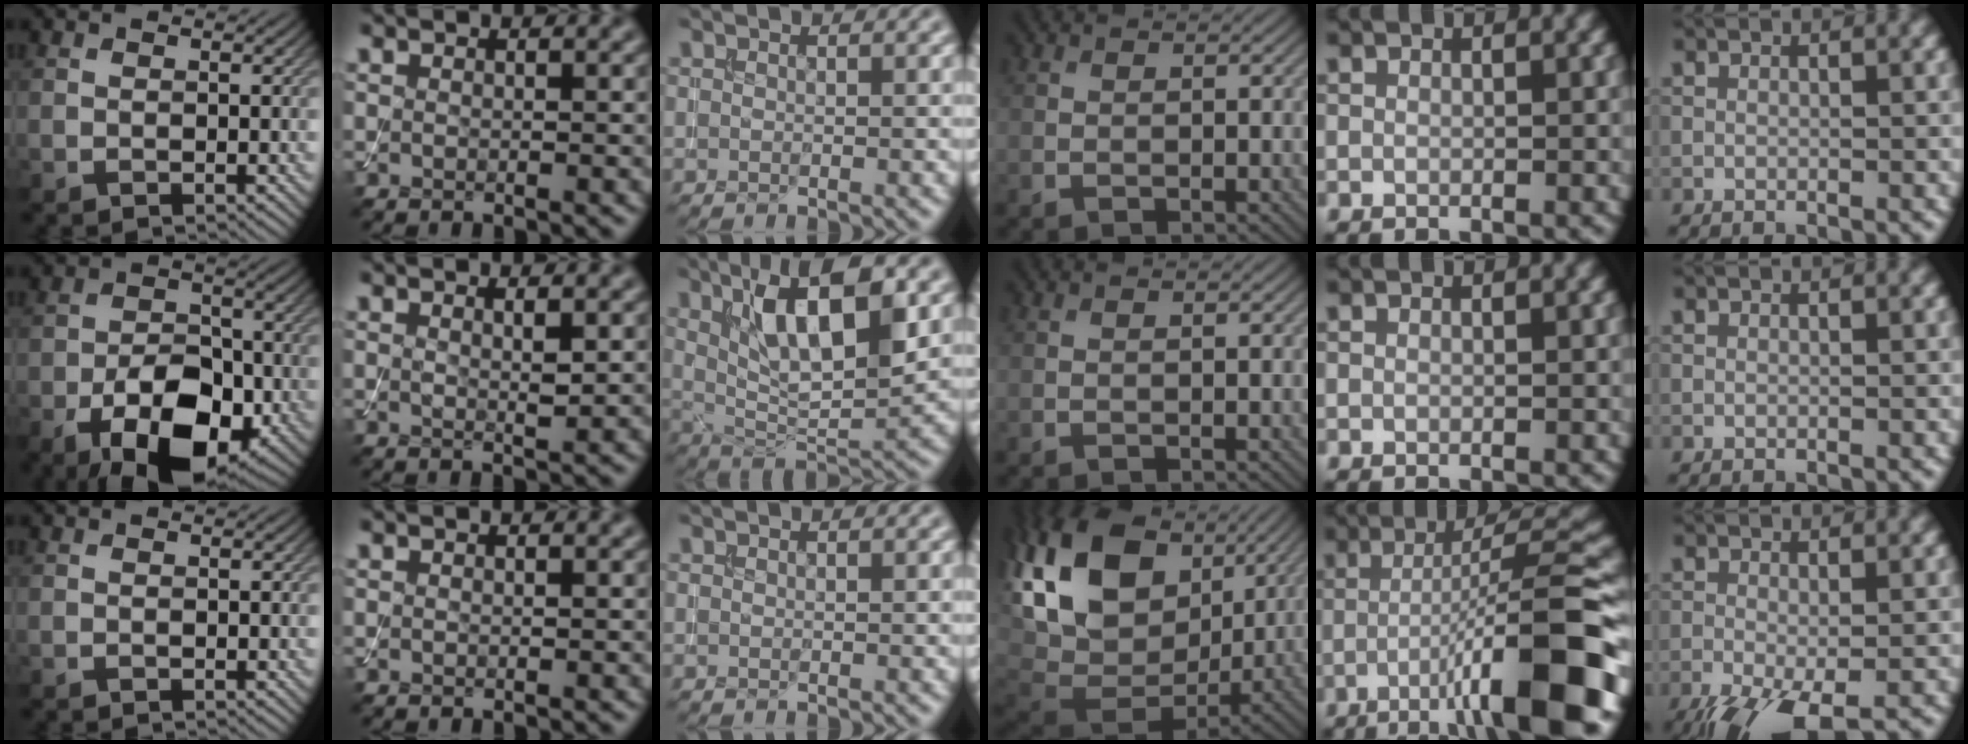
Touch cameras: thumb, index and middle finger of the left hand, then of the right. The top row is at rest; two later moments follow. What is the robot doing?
{"motion": "assemble", "object": "toy tower of hanoi"}